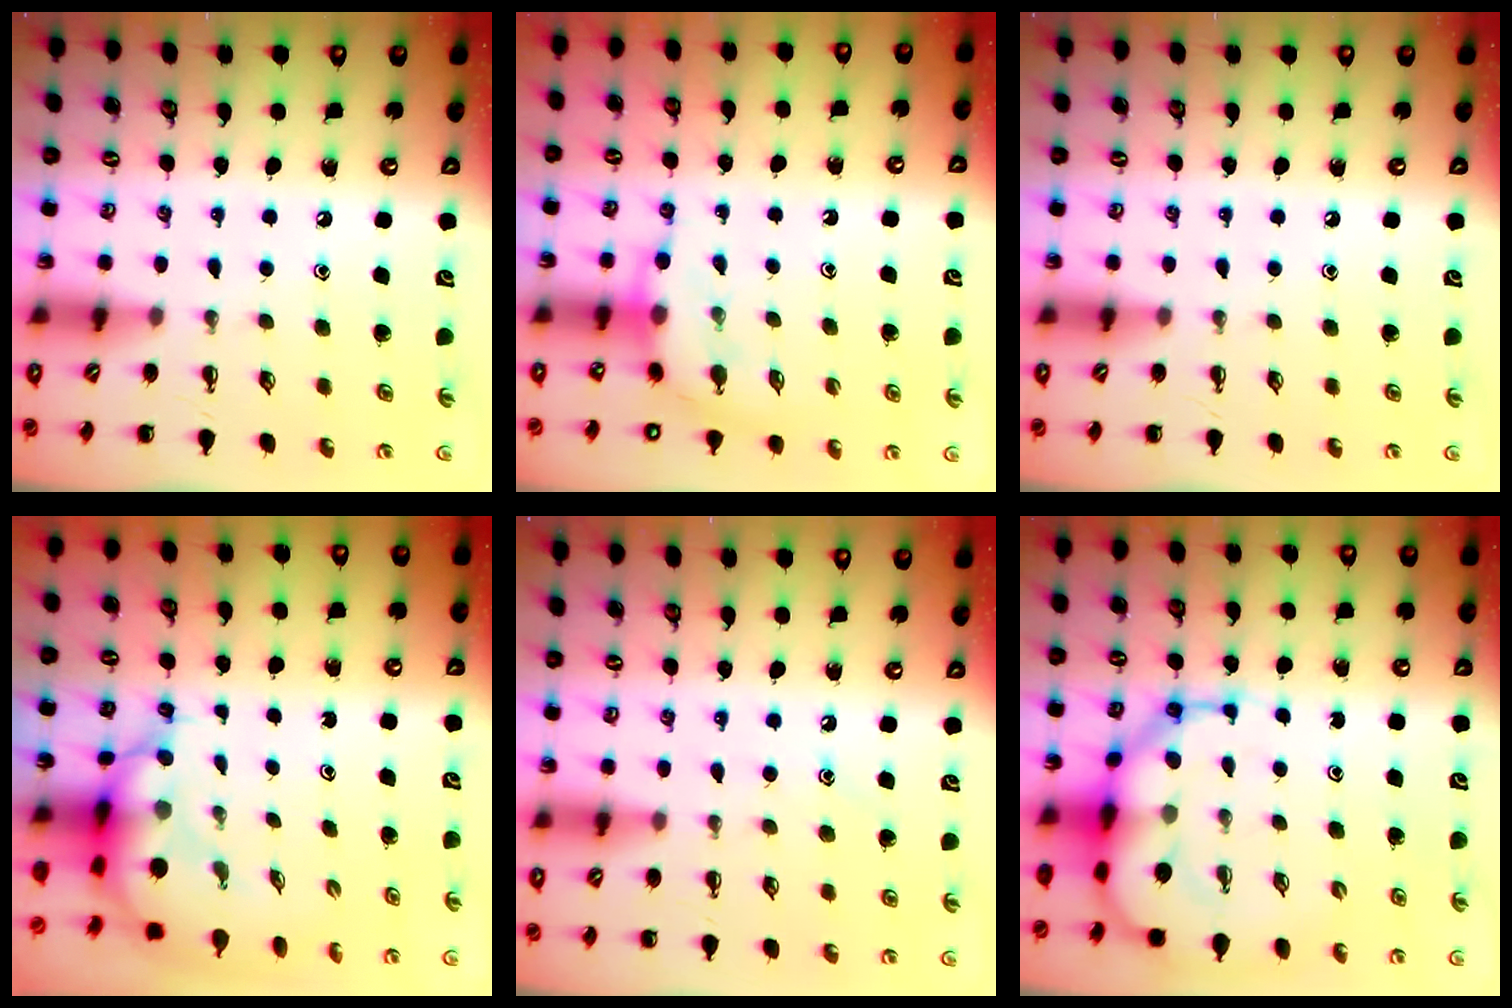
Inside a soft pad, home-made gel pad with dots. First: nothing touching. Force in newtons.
{"total": 8.1, "press": 8.0, "slide": 0.5}
{"total": 0.0}
{"total": 5.6, "press": 5.4, "slide": 1.3}
{"total": 6.7, "press": 6.5, "slide": 1.3}
{"total": 12.2, "press": 11.7, "slide": 3.5}